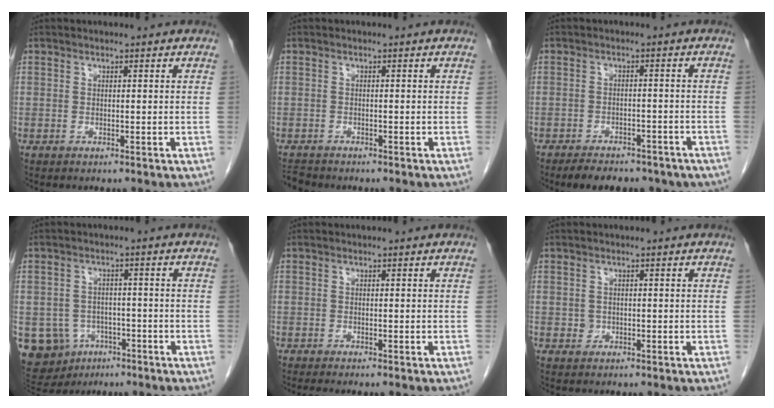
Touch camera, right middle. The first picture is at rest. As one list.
[{"total": 1.8, "force": [-1.7, 0.2, 0.1], "torque": [-0.007, -0.010, -0.029]}, {"total": 12.6, "force": [-9.8, 5.3, 5.9], "torque": [-0.091, 0.002, -0.120]}, {"total": 10.8, "force": [-4.3, 9.4, 3.1], "torque": [-0.085, 0.015, -0.054]}, {"total": 1.8, "force": [-1.5, -0.1, 1.0], "torque": [-0.016, -0.005, -0.021]}, {"total": 1.0, "force": [-0.2, 1.0, 0.2], "torque": [-0.003, 0.003, -0.001]}]